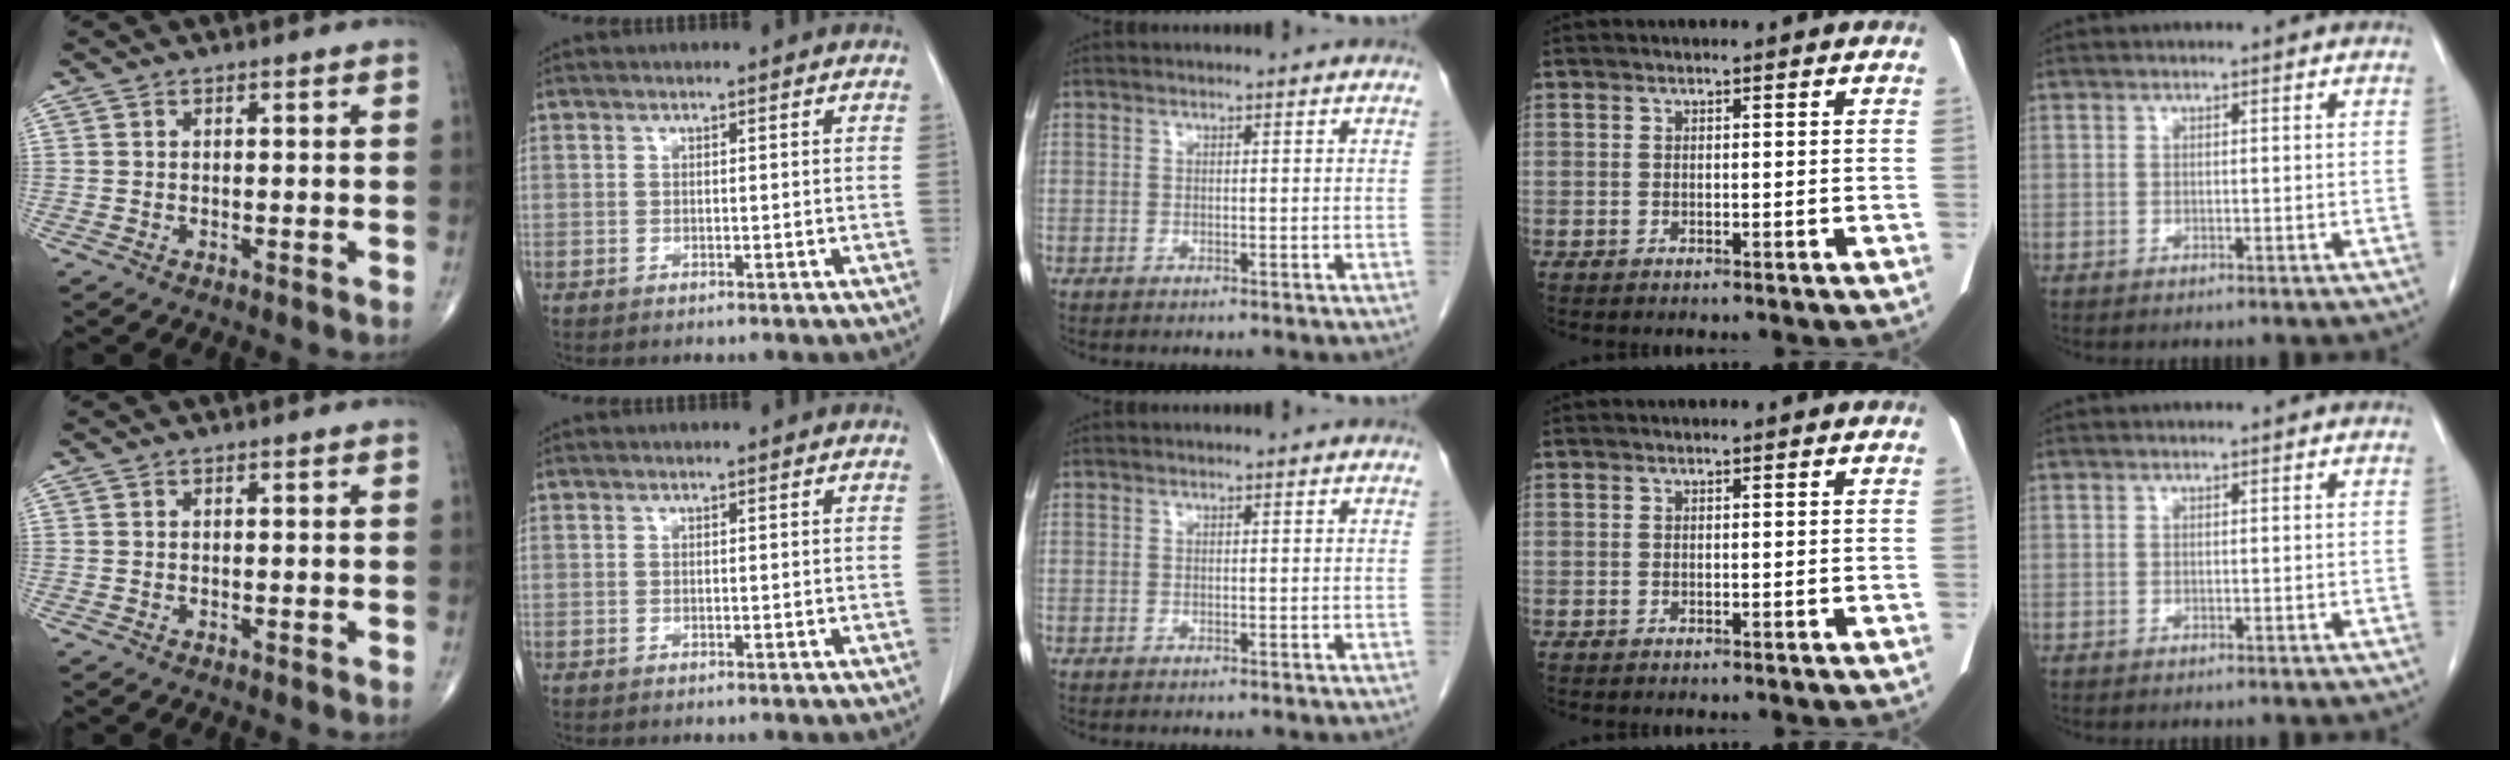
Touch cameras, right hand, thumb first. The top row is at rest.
{}